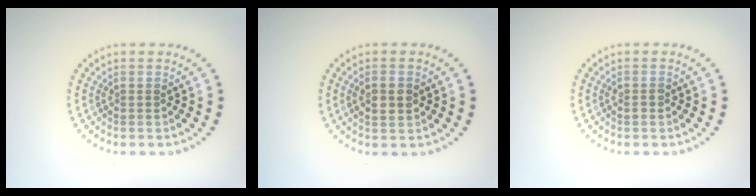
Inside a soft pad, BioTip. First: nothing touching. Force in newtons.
{"total": 2.1, "press": 2.1, "slide": 0.2}
{"total": 0.7, "press": 0.7, "slide": 0.3}